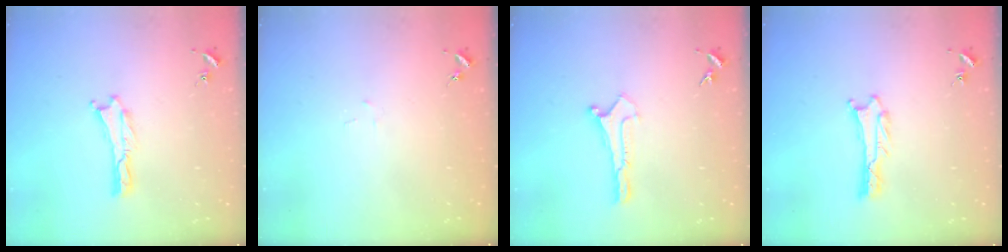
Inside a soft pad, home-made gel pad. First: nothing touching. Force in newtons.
{"total": 1.0, "press": 1.0, "slide": 0.1}
{"total": 0.0}
{"total": 1.0, "press": 1.0, "slide": 0.1}